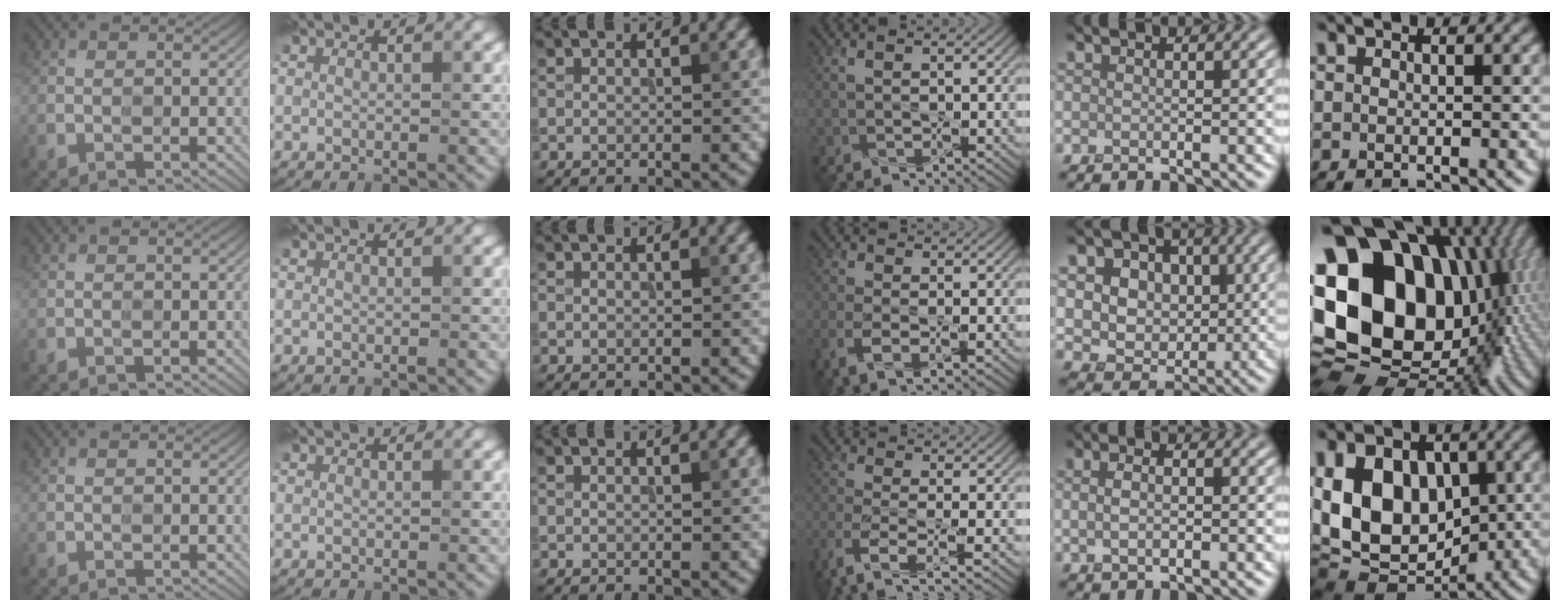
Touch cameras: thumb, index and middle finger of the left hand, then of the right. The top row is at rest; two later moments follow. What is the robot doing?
{"motion": "press", "object": "memory foam"}